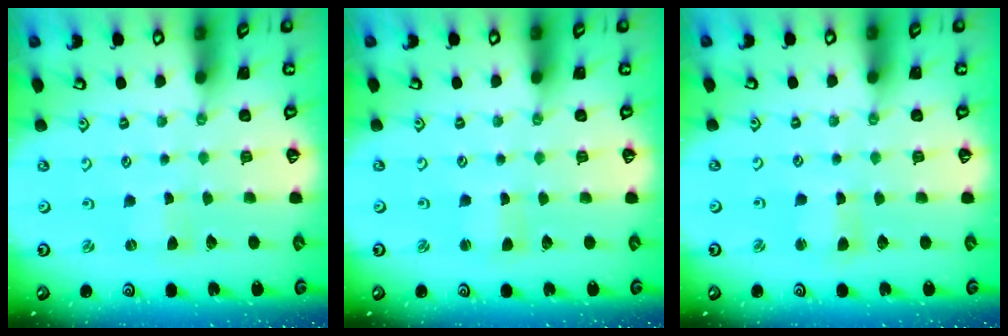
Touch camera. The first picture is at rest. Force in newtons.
{"total": 1.5, "press": 1.5, "slide": 0.1}
{"total": 2.4, "press": 2.4, "slide": 0.3}